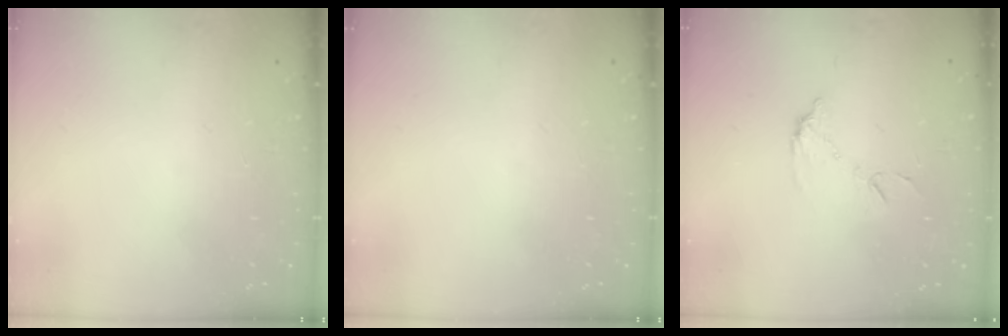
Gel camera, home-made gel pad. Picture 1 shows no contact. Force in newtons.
{"total": 0.0}
{"total": 7.6, "press": 7.6, "slide": 0.4}